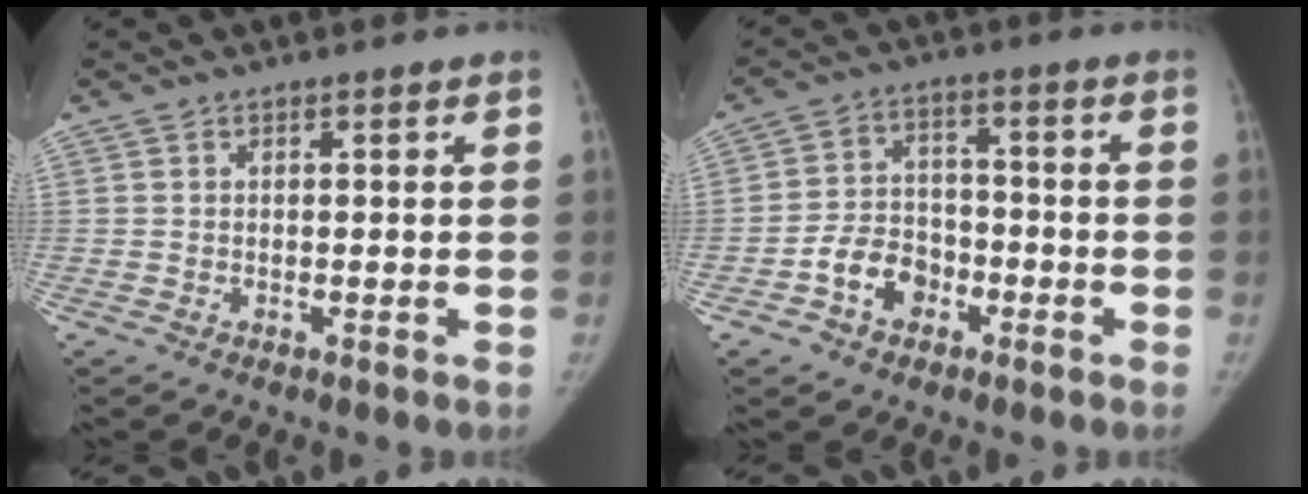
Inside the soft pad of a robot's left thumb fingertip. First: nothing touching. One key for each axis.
{"total": 8.0, "fx": -3.7, "fy": 6.1, "fz": 3.8, "tx": -0.042, "ty": 0.034, "tz": -0.067}